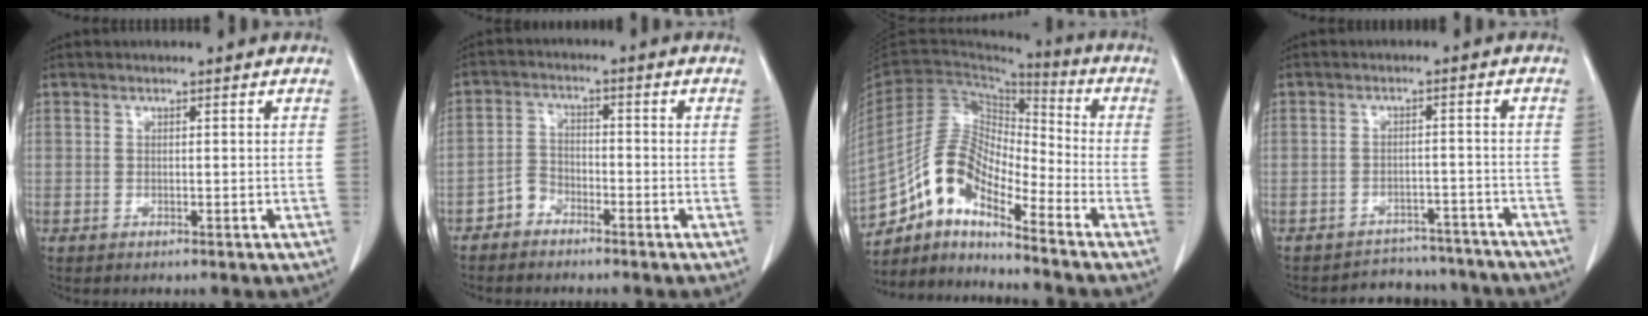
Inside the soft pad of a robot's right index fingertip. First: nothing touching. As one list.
[{"total": 3.3, "force": [-2.5, 2.1, 0.6], "torque": [-0.006, 0.010, -0.051]}, {"total": 11.9, "force": [-8.7, 3.5, 7.3], "torque": [-0.147, 0.033, -0.164]}, {"total": 9.5, "force": [-8.9, 3.4, -0.3], "torque": [0.018, 0.029, -0.104]}]